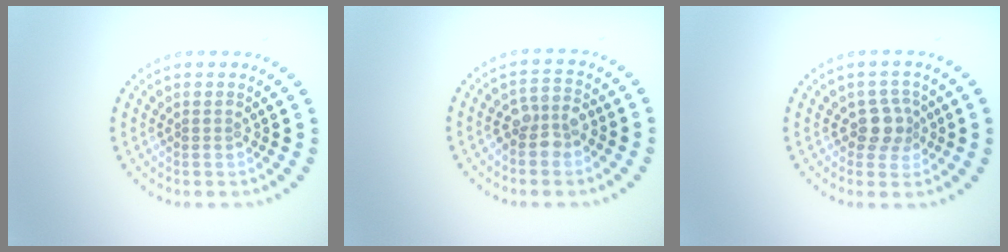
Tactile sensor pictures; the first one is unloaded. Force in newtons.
{"total": 2.8, "press": 2.6, "slide": 1.1}
{"total": 2.3, "press": 2.0, "slide": 1.2}